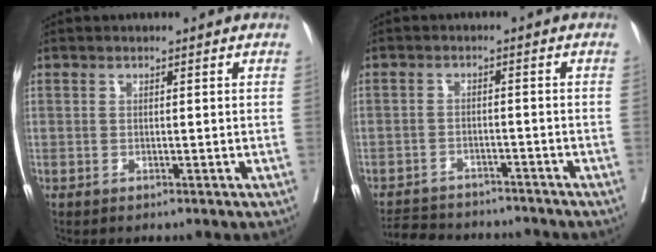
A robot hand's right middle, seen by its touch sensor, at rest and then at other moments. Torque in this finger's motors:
{"motor_torque": [0.75, -1.00, 0.13, 0.01]}